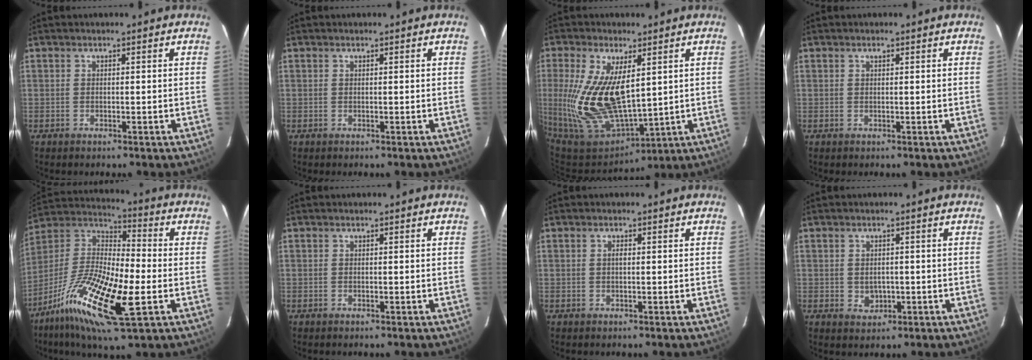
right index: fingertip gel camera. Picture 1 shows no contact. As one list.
[{"total": 0.0}, {"total": 17.5, "force": [3.0, 8.9, 14.8], "torque": [-0.308, -0.012, 0.077]}, {"total": 0.5, "force": [0.3, 0.2, 0.4], "torque": [-0.006, 0.003, 0.005]}, {"total": 20.8, "force": [-8.5, 5.8, 18.0], "torque": [-0.363, -0.036, -0.170]}, {"total": 0.0}, {"total": 0.7, "force": [0.1, 0.3, 0.7], "torque": [-0.012, 0.003, 0.000]}, {"total": 2.6, "force": [-0.3, 2.3, 1.2], "torque": [-0.018, 0.004, 0.002]}]